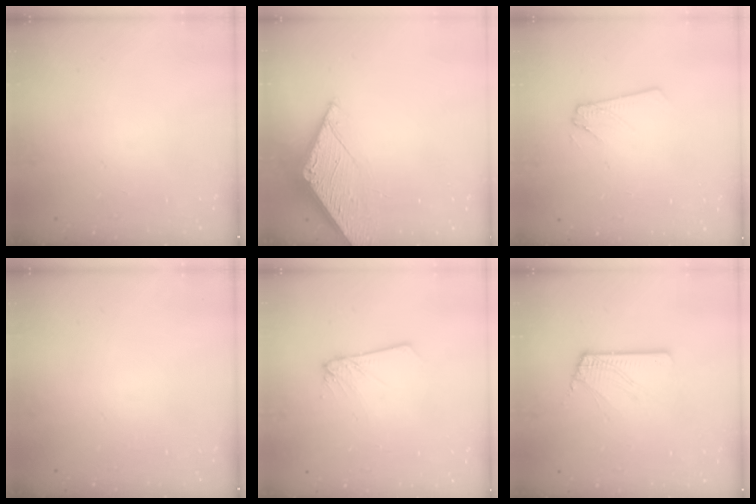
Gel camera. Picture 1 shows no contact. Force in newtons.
{"total": 5.0, "press": 4.9, "slide": 0.5}
{"total": 2.4, "press": 2.4, "slide": 0.2}
{"total": 0.0}
{"total": 3.1, "press": 3.0, "slide": 0.3}
{"total": 2.5, "press": 2.5, "slide": 0.3}